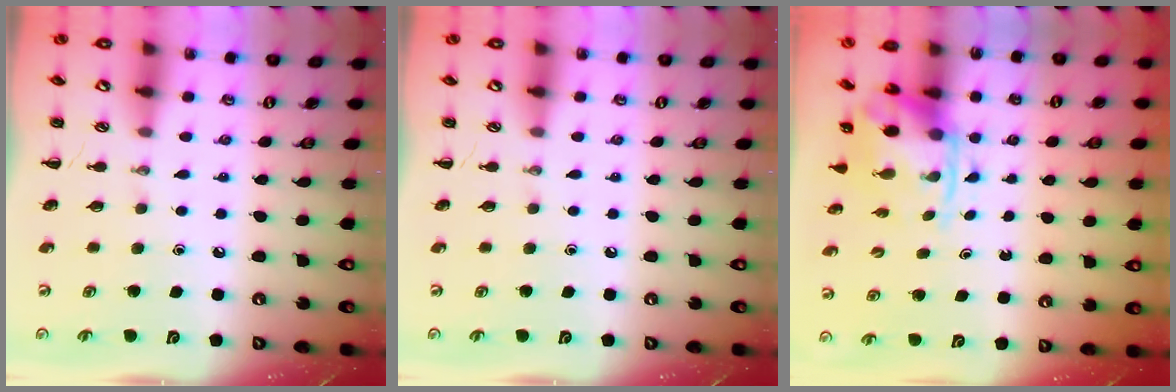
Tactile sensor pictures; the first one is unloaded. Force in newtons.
{"total": 0.0}
{"total": 3.8, "press": 3.7, "slide": 0.8}